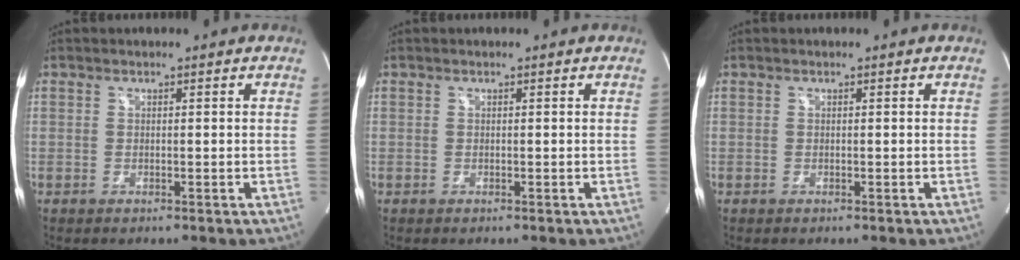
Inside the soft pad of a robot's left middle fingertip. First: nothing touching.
{"total": 0.0}
{"total": 0.0}